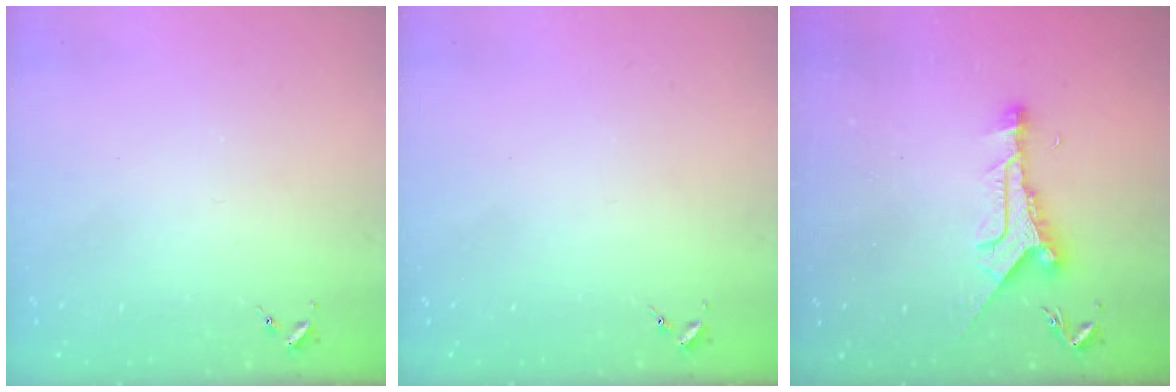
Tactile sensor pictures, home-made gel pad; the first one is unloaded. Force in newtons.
{"total": 0.0}
{"total": 9.6, "press": 9.6, "slide": 0.5}